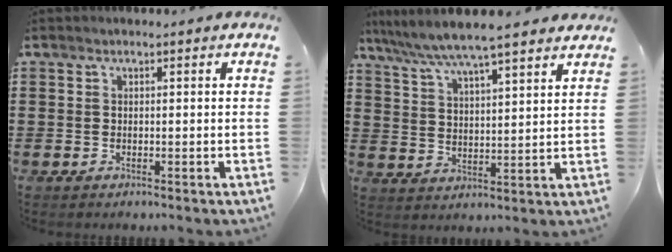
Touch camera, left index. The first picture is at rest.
{"total": 6.1, "force": [5.5, -0.2, 2.6], "torque": [-0.073, -0.027, 0.092]}